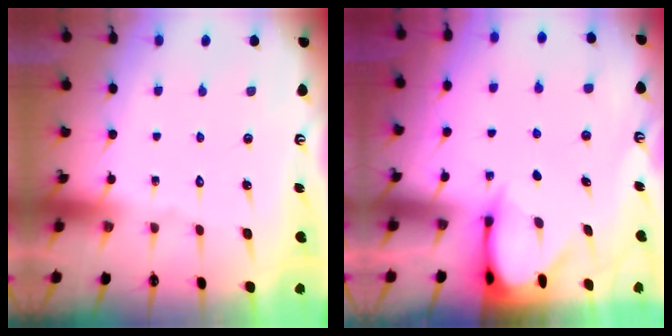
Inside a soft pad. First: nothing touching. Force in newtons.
{"total": 3.4, "press": 3.4, "slide": 0.3}